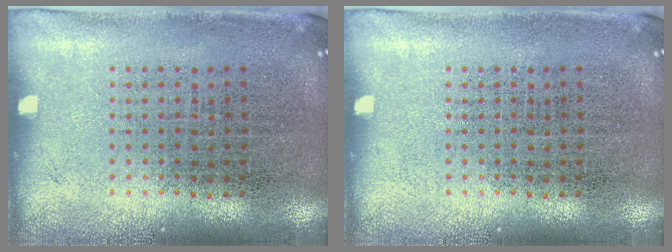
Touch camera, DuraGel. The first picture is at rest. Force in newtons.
{"total": 0.0}